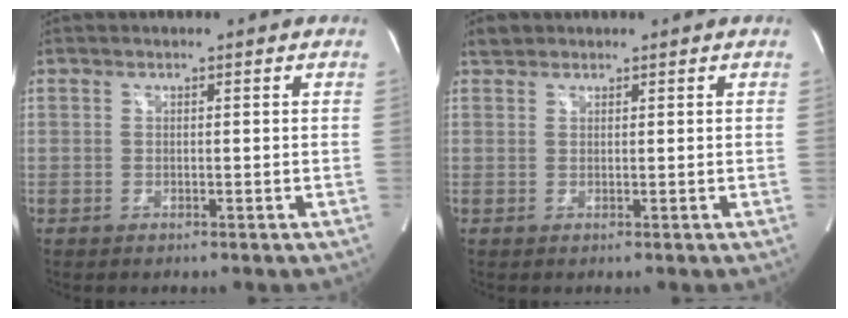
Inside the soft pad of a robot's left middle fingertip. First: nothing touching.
{"total": 1.4, "force": [1.2, 0.8, 0.1], "torque": [-0.003, 0.011, 0.020]}